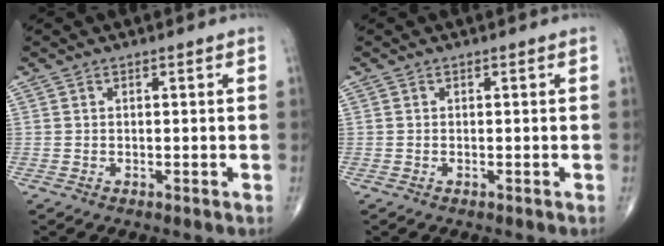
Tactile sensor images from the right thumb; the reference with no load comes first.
{"total": 0.0}